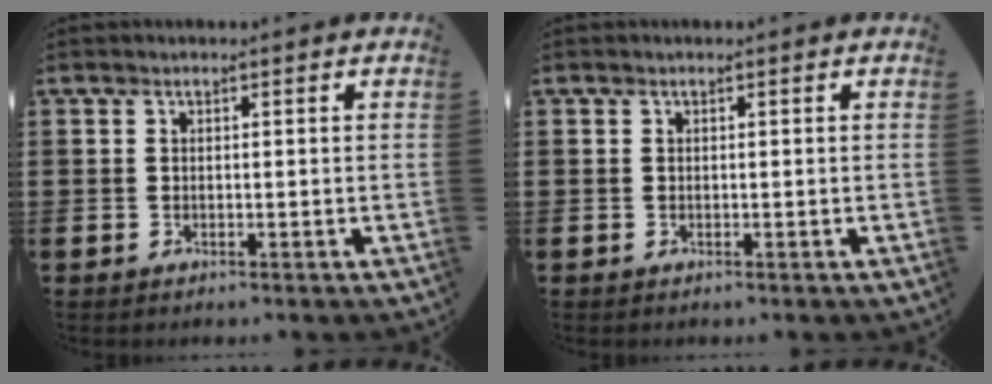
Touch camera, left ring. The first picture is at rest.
{"total": 0.0}